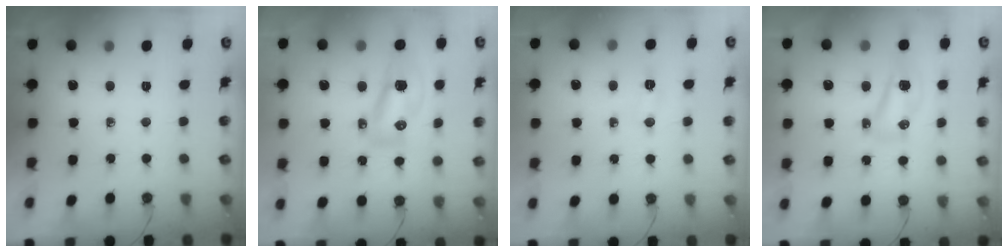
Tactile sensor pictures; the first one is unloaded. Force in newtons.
{"total": 10.6, "press": 10.4, "slide": 1.8}
{"total": 5.0, "press": 4.9, "slide": 0.9}
{"total": 7.2, "press": 7.2, "slide": 0.9}